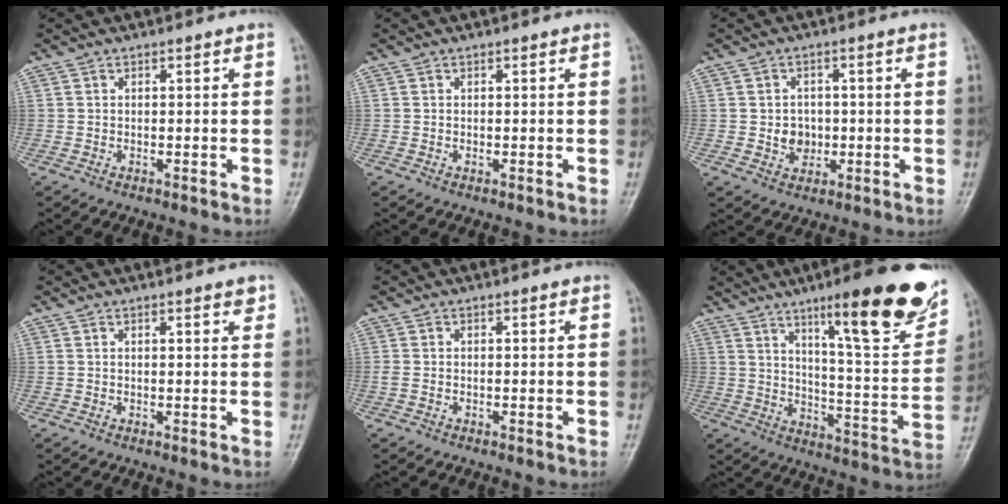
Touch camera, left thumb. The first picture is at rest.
{"total": 0.0}
{"total": 4.2, "force": [-0.4, 3.7, 2.0], "torque": [-0.007, 0.003, -0.004]}
{"total": 1.6, "force": [1.1, 0.3, 1.1], "torque": [-0.012, -0.005, 0.013]}
{"total": 1.0, "force": [-0.2, 0.6, 0.7], "torque": [-0.015, 0.007, 0.001]}
{"total": 22.1, "force": [13.4, 4.3, 17.1], "torque": [-0.201, -0.063, 0.199]}